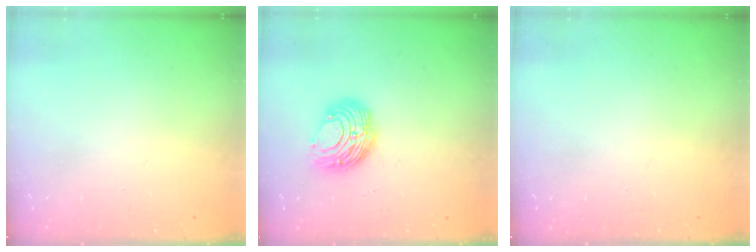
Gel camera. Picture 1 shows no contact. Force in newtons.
{"total": 10.0, "press": 10.0, "slide": 0.7}
{"total": 0.0}